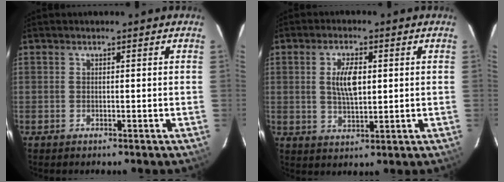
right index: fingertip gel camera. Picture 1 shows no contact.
{"total": 6.4, "force": [1.2, 2.8, 5.6], "torque": [-0.103, 0.003, 0.024]}